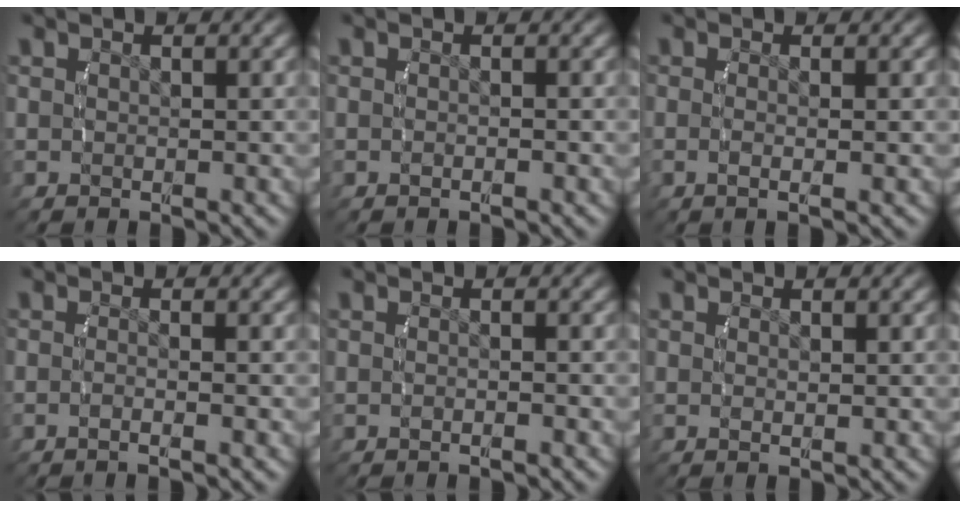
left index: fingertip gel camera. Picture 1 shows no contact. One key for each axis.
{"total": 0.7, "fx": -0.6, "fy": 0.0, "fz": 0.4, "tx": -0.008, "ty": 0.002, "tz": -0.013}
{"total": 1.5, "fx": -0.6, "fy": -0.1, "fz": 1.4, "tx": -0.039, "ty": -0.011, "tz": -0.004}
{"total": 1.6, "fx": -1.2, "fy": -0.1, "fz": 1.1, "tx": -0.028, "ty": -0.004, "tz": -0.020}
{"total": 1.0, "fx": -0.9, "fy": -0.1, "fz": 0.5, "tx": -0.011, "ty": 0.001, "tz": -0.017}
{"total": 0.5, "fx": 0.0, "fy": 0.1, "fz": 0.5, "tx": -0.016, "ty": -0.008, "tz": 0.004}